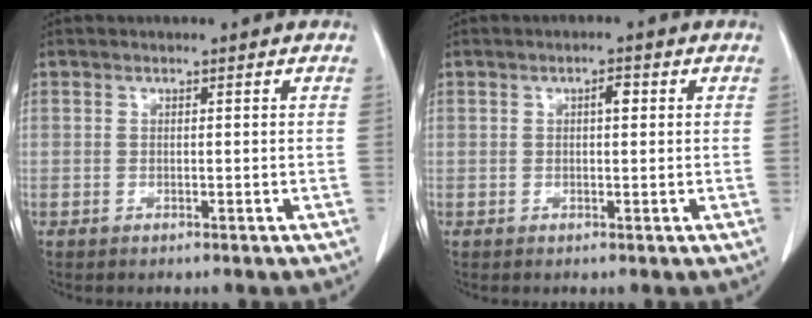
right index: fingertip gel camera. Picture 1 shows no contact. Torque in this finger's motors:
{"motor_torque": [0.19, -0.11, 0.07, 0.03]}